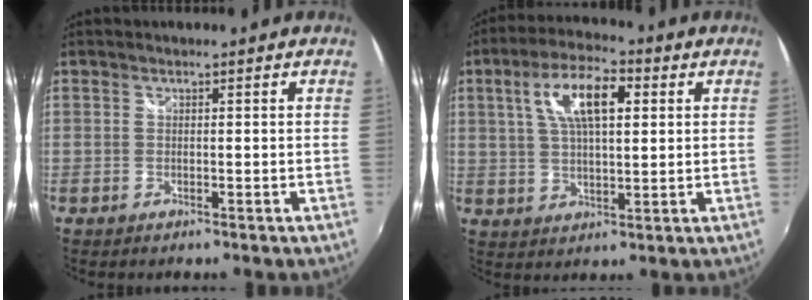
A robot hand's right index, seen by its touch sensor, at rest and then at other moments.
{"total": 11.3, "force": [3.7, 4.4, 9.7], "torque": [-0.179, 0.021, 0.064]}